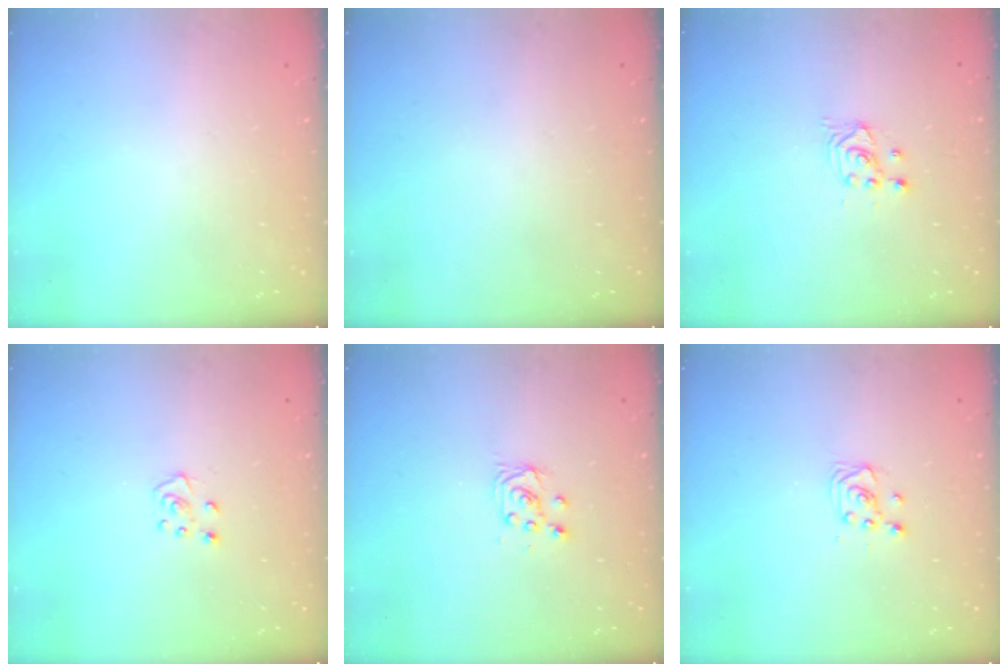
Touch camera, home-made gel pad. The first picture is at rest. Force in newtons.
{"total": 0.0}
{"total": 2.4, "press": 2.3, "slide": 0.2}
{"total": 4.6, "press": 4.6, "slide": 0.5}
{"total": 5.2, "press": 5.2, "slide": 0.5}
{"total": 2.9, "press": 2.9, "slide": 0.4}